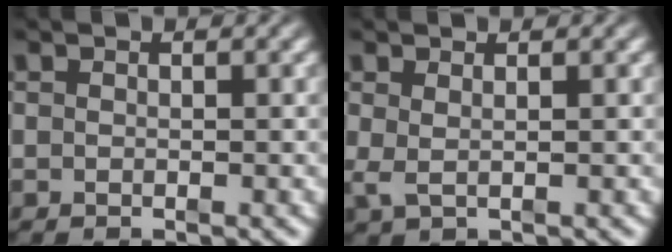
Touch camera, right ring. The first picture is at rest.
{"total": 1.0, "force": [0.3, 0.0, 0.9], "torque": [-0.021, -0.011, 0.016]}